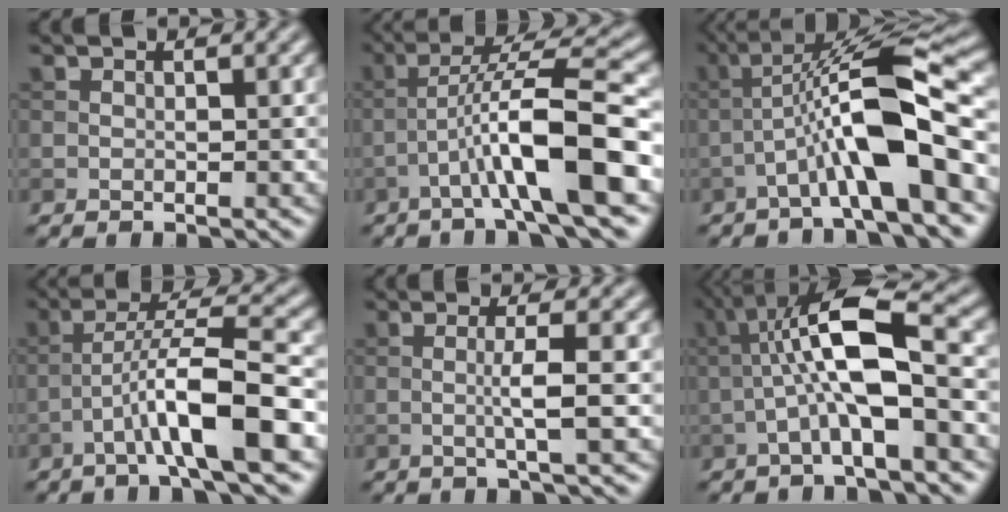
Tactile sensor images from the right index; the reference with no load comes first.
{"total": 8.4, "force": [-3.0, 0.9, 7.8], "torque": [-0.128, 0.023, -0.052]}
{"total": 10.2, "force": [-2.9, 1.7, 9.6], "torque": [-0.154, 0.031, -0.056]}
{"total": 7.5, "force": [-3.0, 0.8, 6.9], "torque": [-0.115, 0.023, -0.054]}
{"total": 2.9, "force": [-0.1, 0.3, 2.9], "torque": [-0.050, -0.001, -0.008]}
{"total": 8.0, "force": [-0.8, 1.7, 7.8], "torque": [-0.134, 0.025, -0.021]}